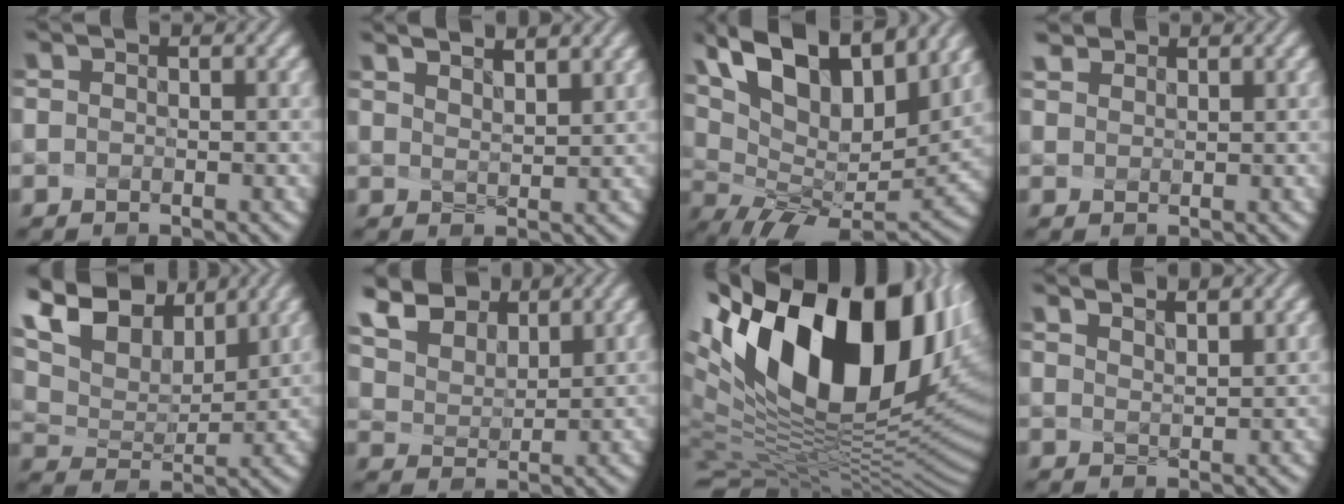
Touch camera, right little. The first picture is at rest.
{"total": 3.5, "force": [3.1, 0.3, 1.7], "torque": [-0.029, 0.000, 0.051]}
{"total": 15.1, "force": [8.0, 6.4, 11.0], "torque": [-0.197, 0.020, 0.152]}
{"total": 1.5, "force": [1.4, 0.5, 0.1], "torque": [-0.025, -0.005, 0.042]}
{"total": 10.2, "force": [7.4, 4.4, 5.5], "torque": [-0.143, 0.019, 0.118]}
{"total": 8.9, "force": [6.6, 4.8, 3.5], "torque": [-0.118, 0.020, 0.124]}
{"total": 20.1, "force": [7.1, 10.6, 15.5], "torque": [-0.301, 0.016, 0.155]}
{"total": 2.7, "force": [2.5, 0.0, 1.1], "torque": [-0.023, -0.005, 0.052]}